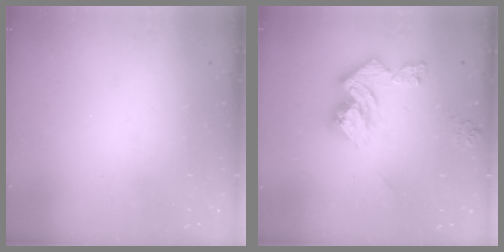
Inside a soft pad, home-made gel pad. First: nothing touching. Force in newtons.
{"total": 13.3, "press": 13.3, "slide": 1.3}